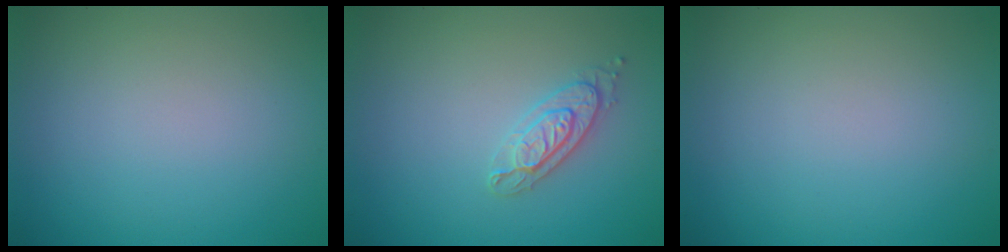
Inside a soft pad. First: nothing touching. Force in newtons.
{"total": 2.2, "press": 2.2, "slide": 0.3}
{"total": 0.0}